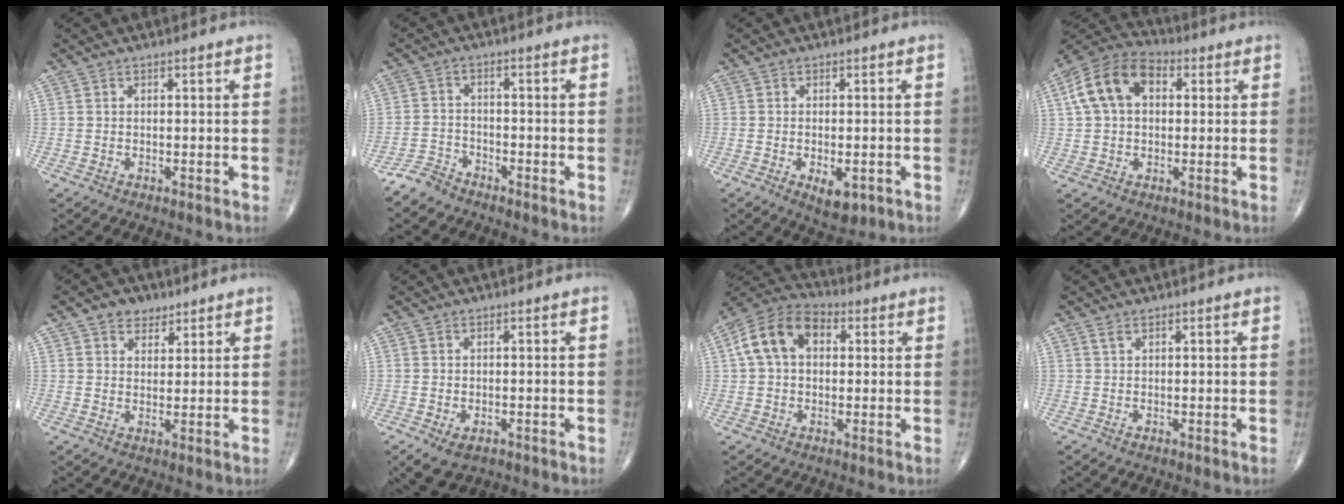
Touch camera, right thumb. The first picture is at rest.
{"total": 3.8, "force": [-3.4, 1.5, 0.3], "torque": [-0.004, 0.008, -0.073]}
{"total": 4.7, "force": [-1.6, 2.4, 3.8], "torque": [-0.050, -0.005, -0.015]}
{"total": 12.3, "force": [2.6, 8.3, 8.7], "torque": [-0.158, 0.029, 0.036]}
{"total": 4.9, "force": [3.0, 3.5, 1.5], "torque": [0.002, -0.013, 0.046]}
{"total": 4.5, "force": [-2.0, 2.9, 2.7], "torque": [-0.047, -0.002, -0.024]}
{"total": 11.4, "force": [2.2, 7.7, 8.1], "torque": [-0.145, 0.031, 0.028]}
{"total": 0.9, "force": [0.6, 0.3, 0.5], "torque": [-0.011, 0.004, 0.015]}